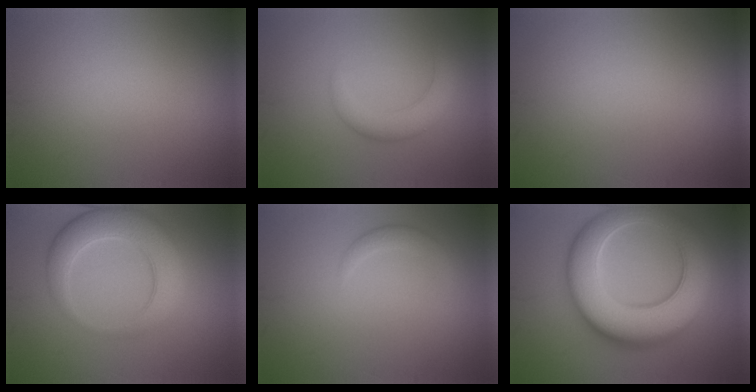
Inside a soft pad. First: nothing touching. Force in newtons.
{"total": 2.9, "press": 2.9, "slide": 0.3}
{"total": 0.0}
{"total": 6.4, "press": 6.4, "slide": 0.2}
{"total": 1.5, "press": 1.5, "slide": 0.1}
{"total": 10.8, "press": 10.8, "slide": 0.4}